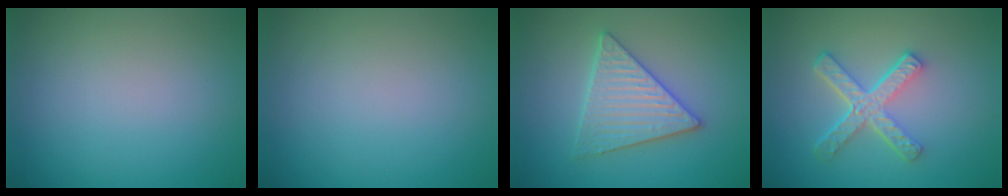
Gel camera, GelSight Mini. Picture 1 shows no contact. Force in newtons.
{"total": 0.0}
{"total": 4.0, "press": 4.0, "slide": 0.5}
{"total": 4.6, "press": 3.3, "slide": 3.2}